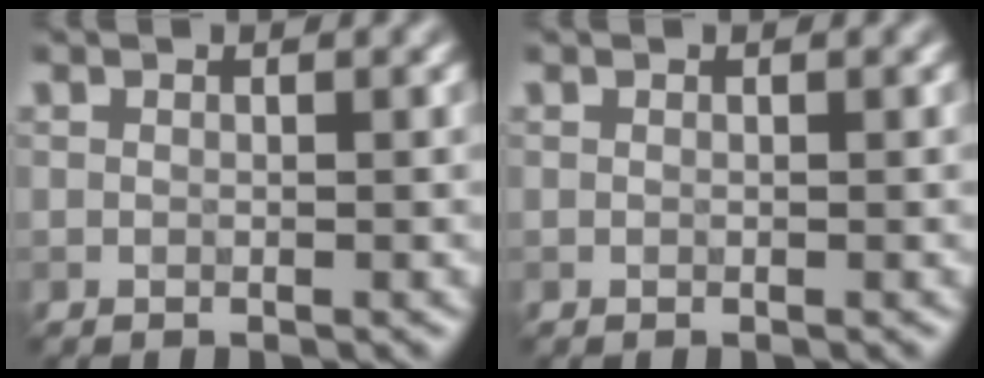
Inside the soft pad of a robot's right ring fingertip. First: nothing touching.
{"total": 0.0}